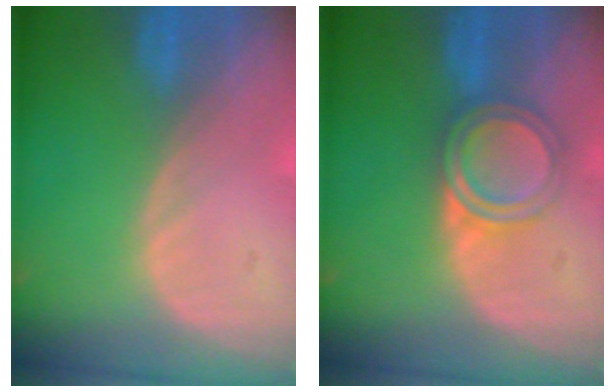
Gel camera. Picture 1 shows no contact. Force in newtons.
{"total": 4.7, "press": 4.7, "slide": 0.2}